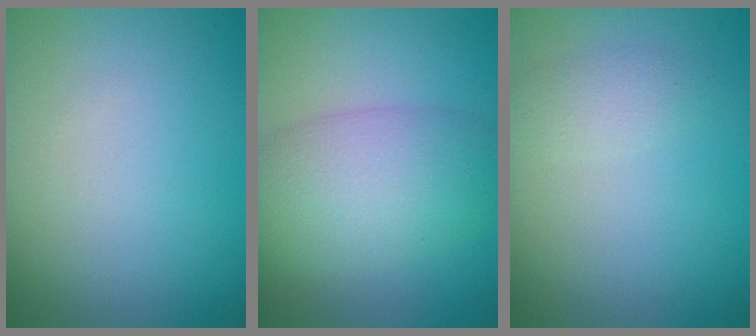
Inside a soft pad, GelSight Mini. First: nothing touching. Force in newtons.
{"total": 6.7, "press": 6.7, "slide": 0.1}
{"total": 1.5, "press": 1.5, "slide": 0.2}